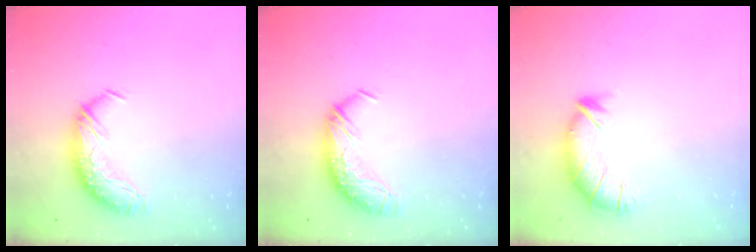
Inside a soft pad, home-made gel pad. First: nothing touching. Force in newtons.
{"total": 0.0}
{"total": 2.9, "press": 2.0, "slide": 2.2}